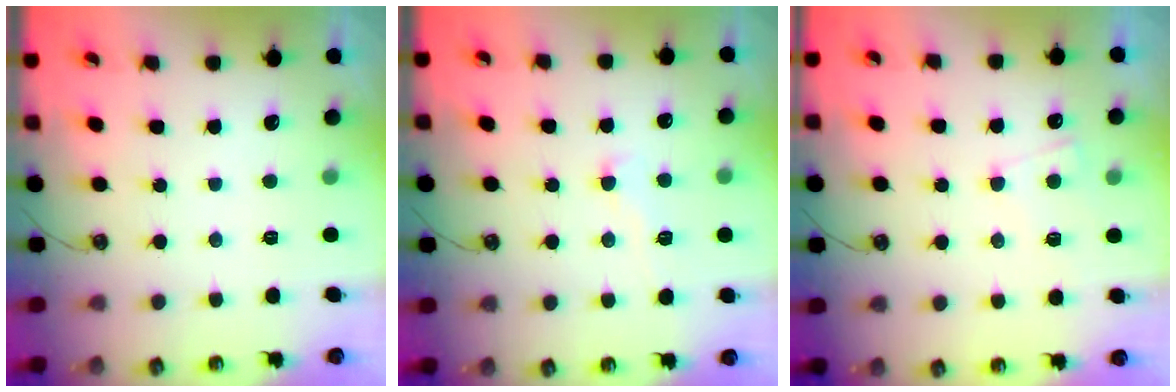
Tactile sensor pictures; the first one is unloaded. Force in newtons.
{"total": 0.9, "press": 0.4, "slide": 0.8}
{"total": 3.2, "press": 3.1, "slide": 0.8}